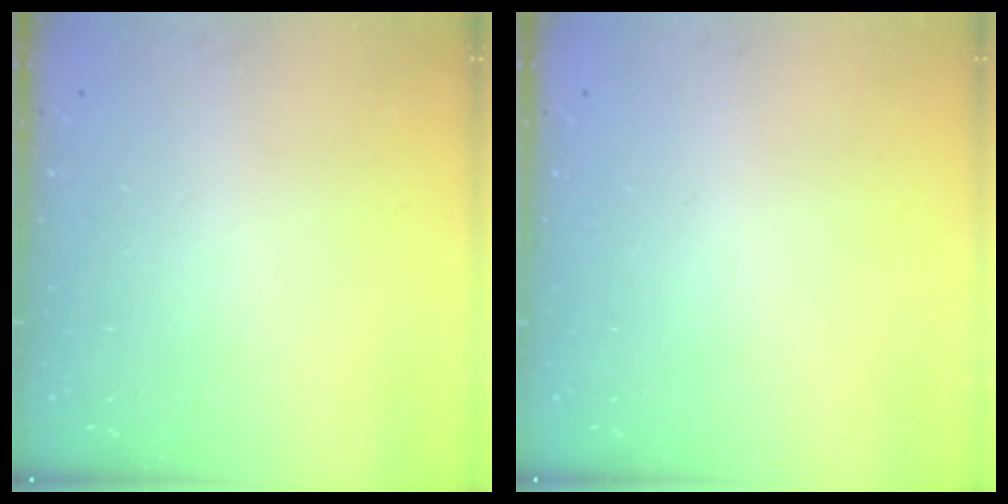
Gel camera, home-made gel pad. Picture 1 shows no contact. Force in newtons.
{"total": 0.0}